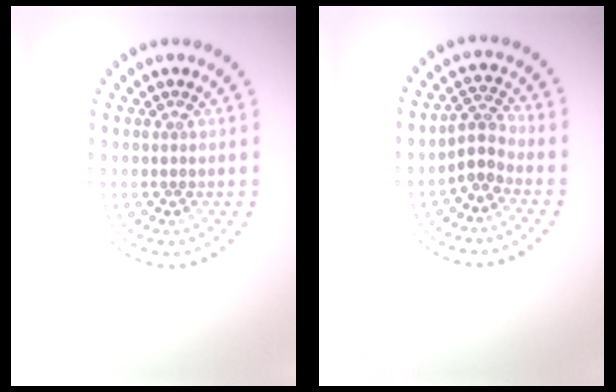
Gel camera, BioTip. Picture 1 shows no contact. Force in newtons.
{"total": 2.3, "press": 1.7, "slide": 1.5}